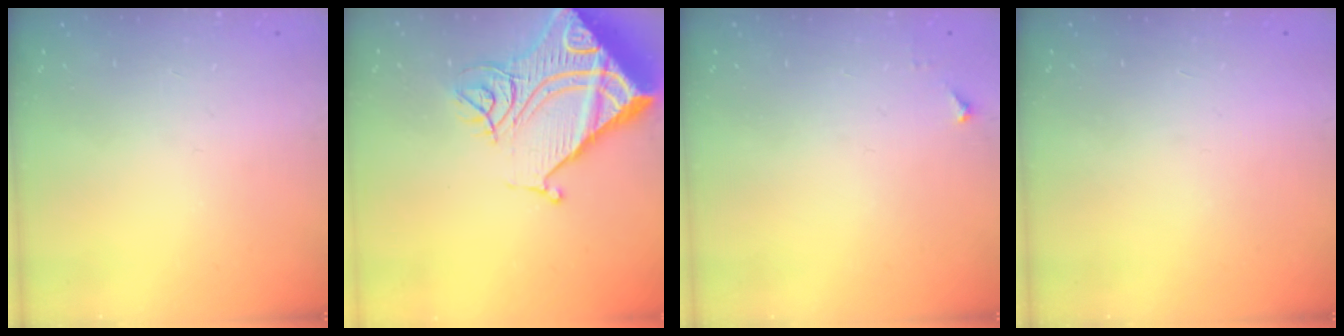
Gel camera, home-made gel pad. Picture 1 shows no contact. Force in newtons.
{"total": 23.6, "press": 23.4, "slide": 3.0}
{"total": 3.4, "press": 3.3, "slide": 0.5}
{"total": 1.5, "press": 1.5, "slide": 0.1}